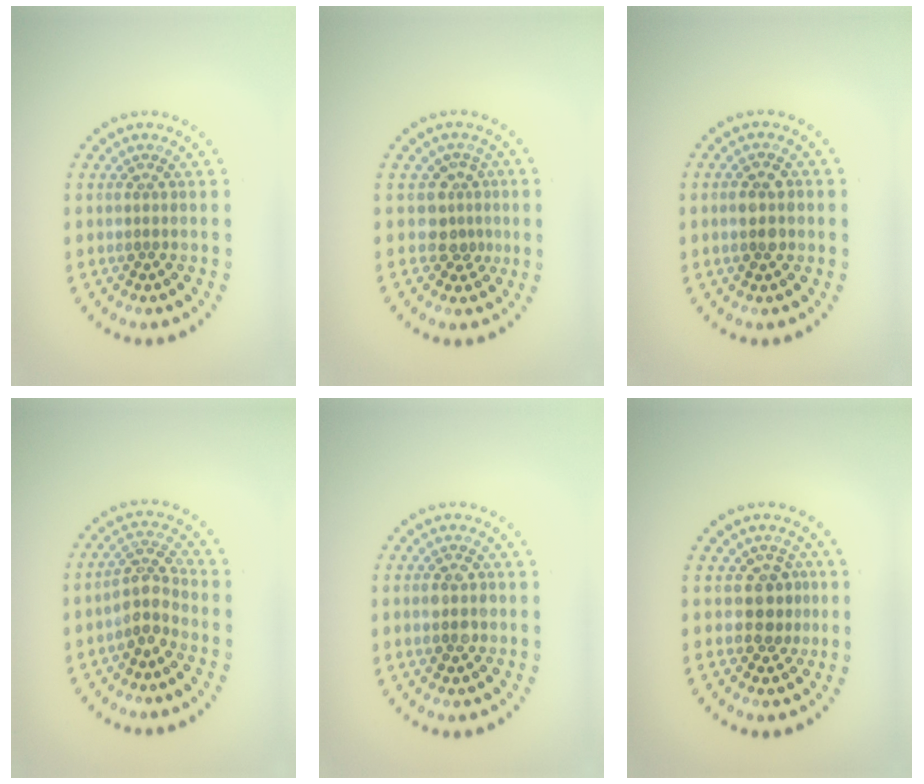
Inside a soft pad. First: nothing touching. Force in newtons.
{"total": 2.6, "press": 2.0, "slide": 1.7}
{"total": 2.1, "press": 2.1, "slide": 0.2}
{"total": 3.0, "press": 2.3, "slide": 1.9}
{"total": 1.9, "press": 1.9, "slide": 0.2}
{"total": 2.6, "press": 2.2, "slide": 1.2}